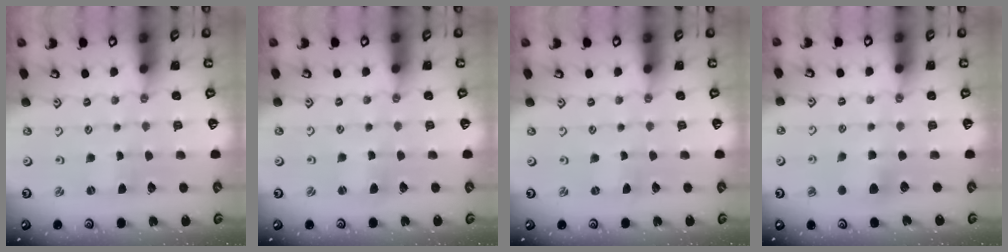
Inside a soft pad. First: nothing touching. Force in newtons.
{"total": 1.9, "press": 1.9, "slide": 0.3}
{"total": 0.0}
{"total": 6.4, "press": 6.3, "slide": 0.9}